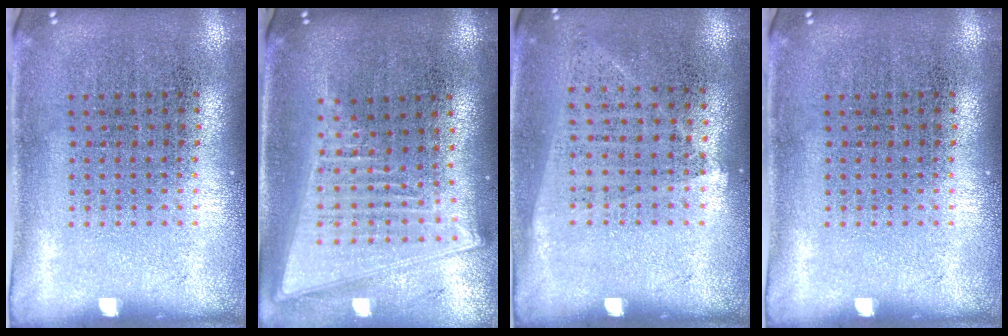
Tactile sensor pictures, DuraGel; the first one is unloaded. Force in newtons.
{"total": 2.0, "press": 1.7, "slide": 1.2}
{"total": 1.0, "press": 0.8, "slide": 0.5}
{"total": 0.0}